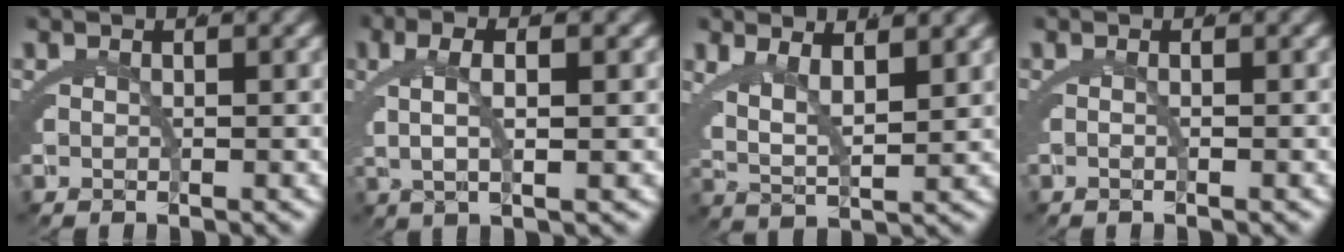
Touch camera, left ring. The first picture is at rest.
{"total": 4.7, "force": [1.4, 1.3, 4.3], "torque": [-0.077, 0.011, 0.021]}
{"total": 5.6, "force": [1.4, 3.3, 4.2], "torque": [-0.084, -0.012, 0.025]}
{"total": 0.9, "force": [-0.4, -0.3, 0.7], "torque": [-0.016, 0.000, -0.009]}